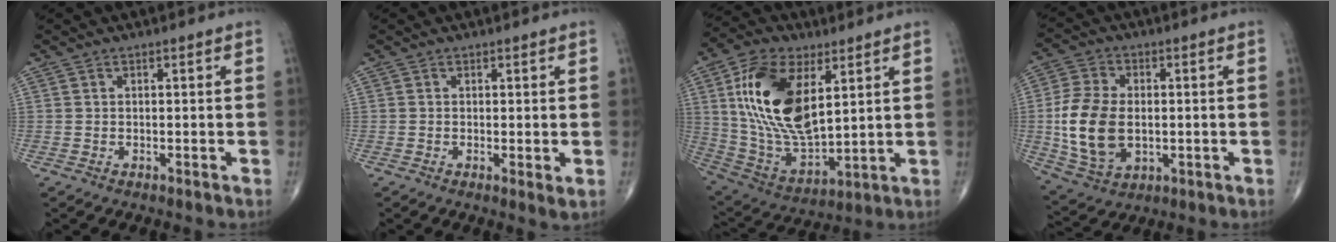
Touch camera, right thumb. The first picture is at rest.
{"total": 1.8, "force": [0.1, 0.4, 1.7], "torque": [-0.025, -0.007, -0.002]}
{"total": 20.8, "force": [6.2, 10.7, 16.7], "torque": [-0.308, -0.024, 0.123]}
{"total": 14.0, "force": [-0.8, 9.1, 10.6], "torque": [-0.205, -0.002, -0.005]}